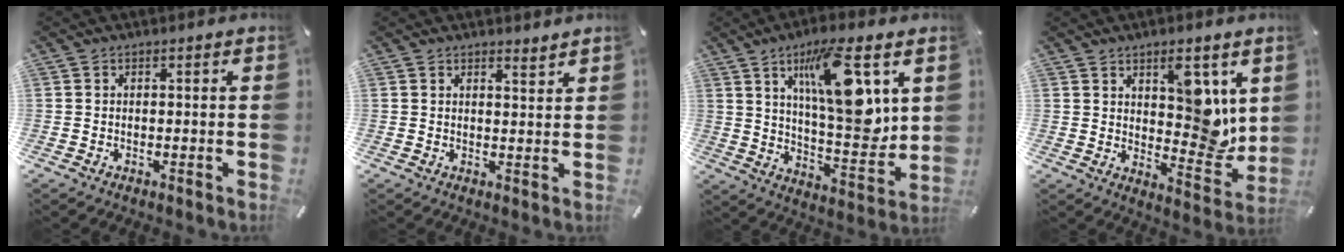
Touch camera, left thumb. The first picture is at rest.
{"total": 2.3, "force": [2.2, 0.2, 0.2], "torque": [0.001, -0.017, 0.040]}
{"total": 17.6, "force": [7.9, 5.4, 14.8], "torque": [-0.254, -0.041, 0.119]}
{"total": 11.0, "force": [4.9, 6.0, 7.7], "torque": [-0.071, -0.043, 0.082]}